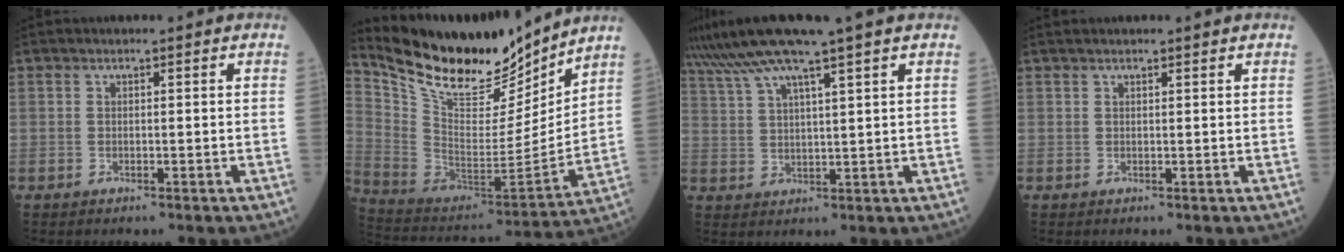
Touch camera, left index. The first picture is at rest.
{"total": 20.1, "force": [17.9, 4.7, 7.9], "torque": [-0.159, -0.033, 0.311]}
{"total": 9.6, "force": [7.4, -1.4, 6.0], "torque": [-0.112, 0.023, 0.133]}
{"total": 1.3, "force": [1.1, 0.1, 0.6], "torque": [-0.010, 0.018, 0.020]}